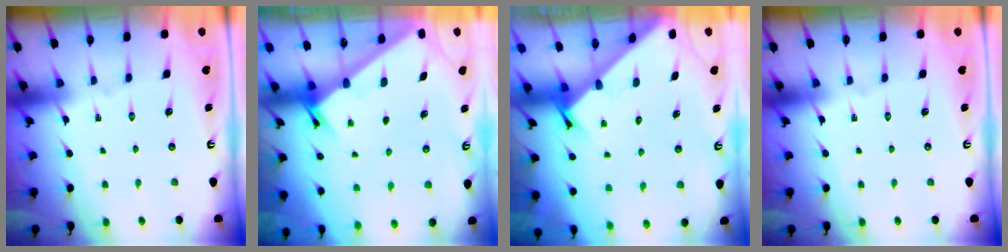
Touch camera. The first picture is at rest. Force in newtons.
{"total": 2.1, "press": 2.1, "slide": 0.2}
{"total": 2.3, "press": 2.3, "slide": 0.2}
{"total": 0.0}